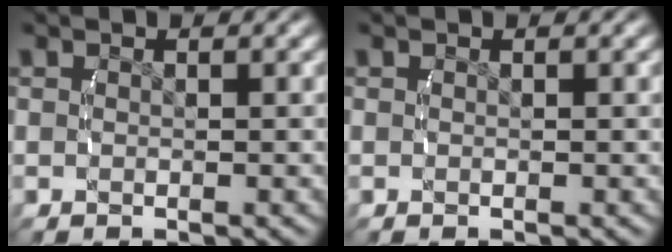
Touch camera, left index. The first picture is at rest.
{"total": 0.0}